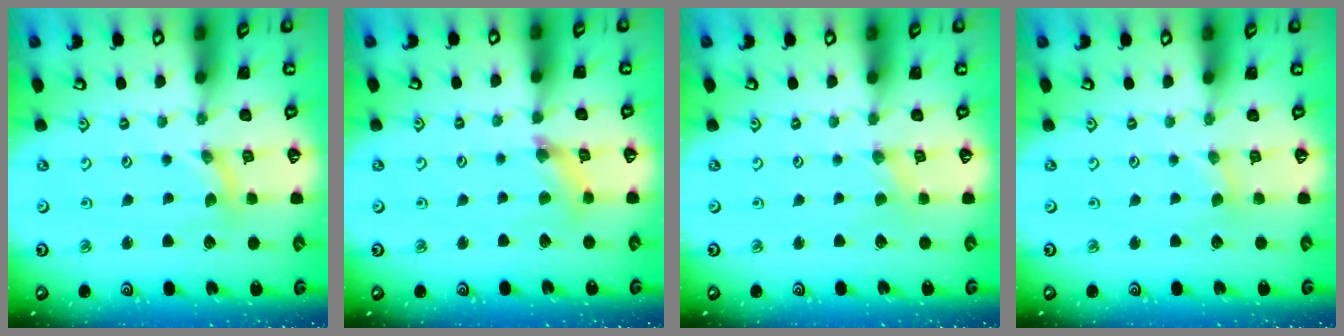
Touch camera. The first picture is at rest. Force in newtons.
{"total": 5.0, "press": 5.0, "slide": 0.5}
{"total": 0.9, "press": 0.9, "slide": 0.2}
{"total": 0.6, "press": 0.5, "slide": 0.1}